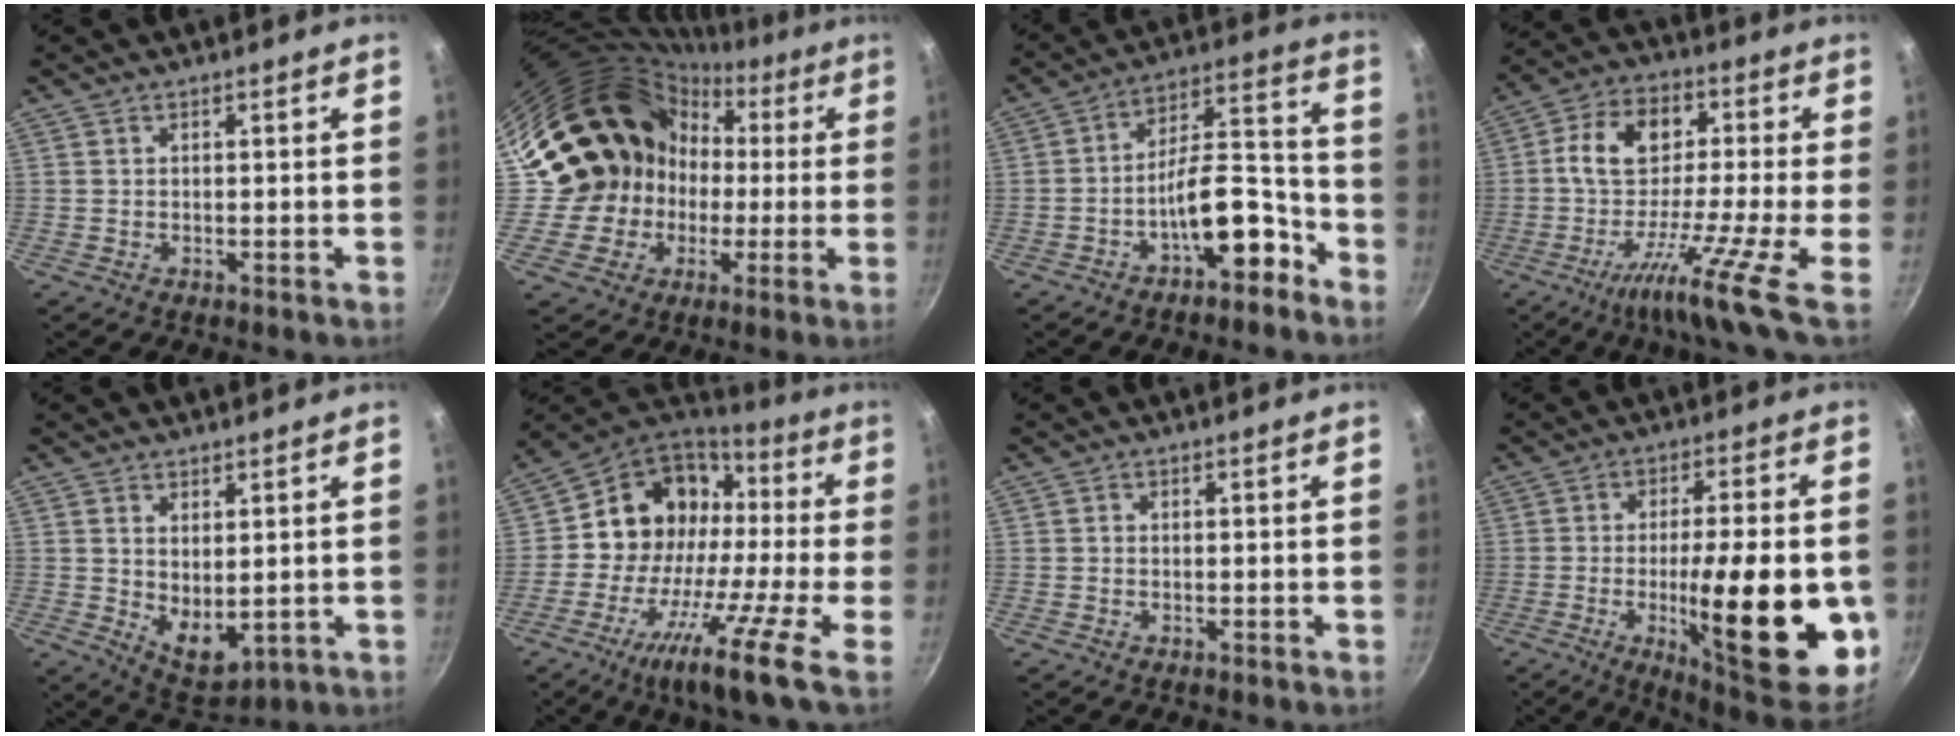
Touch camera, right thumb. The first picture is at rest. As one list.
[{"total": 20.4, "force": [0.8, 18.8, 7.7], "torque": [-0.110, 0.056, 0.022]}, {"total": 12.7, "force": [-6.7, 5.3, 9.4], "torque": [-0.106, 0.084, -0.098]}, {"total": 16.9, "force": [-4.7, 4.2, 15.6], "torque": [-0.260, 0.023, -0.117]}, {"total": 7.1, "force": [1.4, 4.0, 5.7], "torque": [-0.076, -0.028, 0.040]}, {"total": 18.9, "force": [-4.5, 9.4, 15.7], "torque": [-0.247, 0.050, -0.105]}, {"total": 0.0}, {"total": 24.6, "force": [-4.9, 6.9, 23.1], "torque": [-0.304, 0.001, -0.065]}]